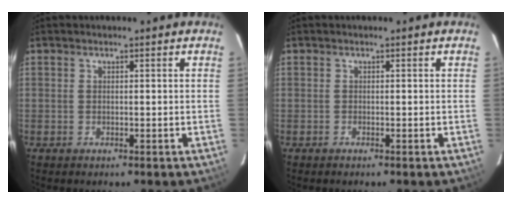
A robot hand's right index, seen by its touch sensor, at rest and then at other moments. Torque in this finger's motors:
{"motor_torque": [0.08, -0.07, 0.04, 0.00]}